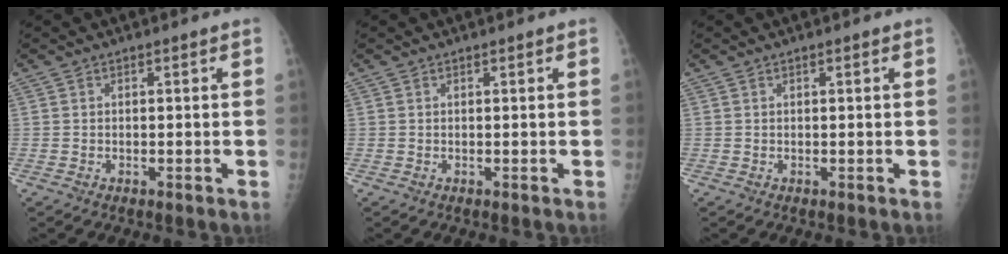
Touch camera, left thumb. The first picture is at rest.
{"total": 0.0}
{"total": 0.5, "force": [0.2, 0.1, 0.5], "torque": [-0.008, 0.001, 0.002]}